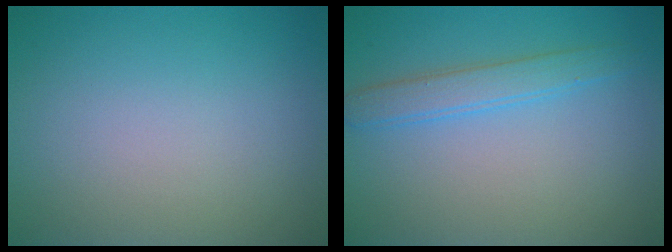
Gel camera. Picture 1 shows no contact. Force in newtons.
{"total": 2.5, "press": 2.5, "slide": 0.1}